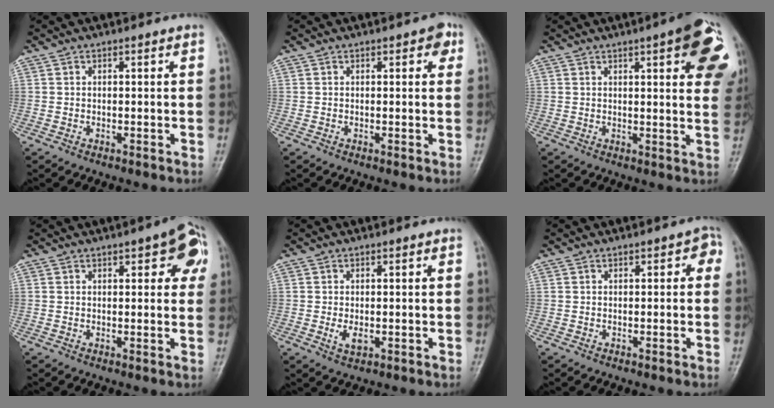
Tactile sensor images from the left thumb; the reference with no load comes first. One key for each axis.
{"total": 2.7, "fx": 1.0, "fy": 1.2, "fz": 2.1, "tx": -0.017, "ty": 0.001, "tz": 0.007}
{"total": 14.9, "fx": 5.5, "fy": 3.8, "fz": 13.3, "tx": -0.136, "ty": -0.012, "tz": 0.057}
{"total": 8.1, "fx": 3.1, "fy": 3.2, "fz": 6.8, "tx": -0.054, "ty": 0.003, "tz": 0.027}
{"total": 3.3, "fx": -0.6, "fy": 1.6, "fz": 2.8, "tx": -0.050, "ty": 0.002, "tz": -0.008}
{"total": 2.5, "fx": 0.2, "fy": 1.3, "fz": 2.1, "tx": -0.011, "ty": 0.009, "tz": -0.007}